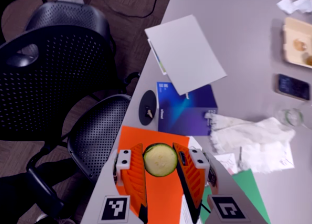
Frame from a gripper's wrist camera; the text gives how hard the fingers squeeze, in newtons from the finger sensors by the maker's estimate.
{"total": 9.0, "left": 8.6, "right": 9.5}